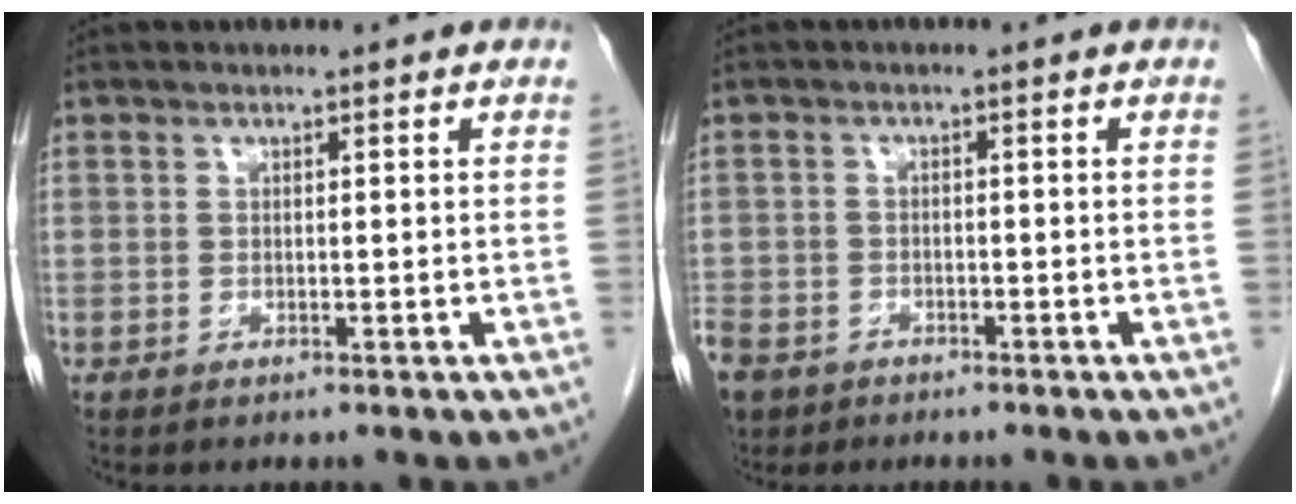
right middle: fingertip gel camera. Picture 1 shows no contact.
{"total": 10.0, "force": [-6.0, 7.0, 3.8], "torque": [-0.120, -0.010, -0.100]}